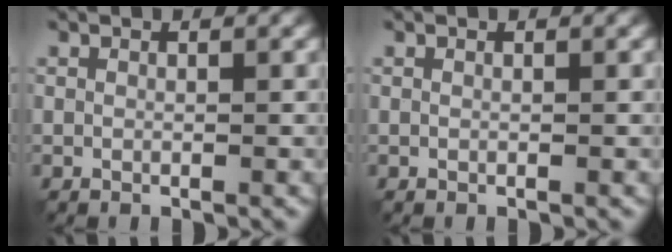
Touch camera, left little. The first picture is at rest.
{"total": 0.0}